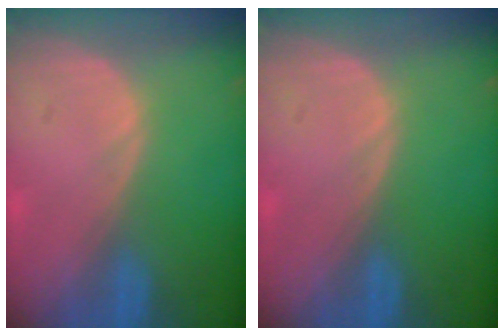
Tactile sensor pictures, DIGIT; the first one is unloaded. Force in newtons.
{"total": 0.0}